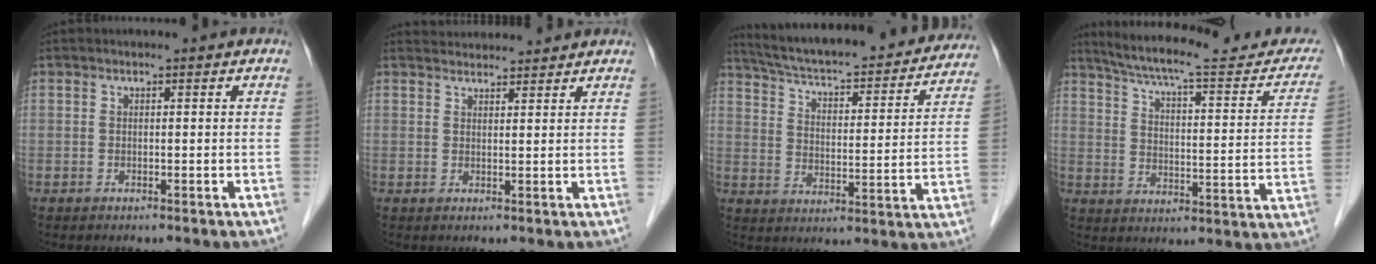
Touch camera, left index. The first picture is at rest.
{"total": 5.3, "force": [5.2, 0.7, 0.5], "torque": [-0.010, 0.031, 0.071]}
{"total": 28.7, "force": [25.7, 5.2, 11.6], "torque": [-0.188, -0.028, 0.332]}
{"total": 23.0, "force": [20.3, 3.5, 10.2], "torque": [-0.148, -0.020, 0.262]}